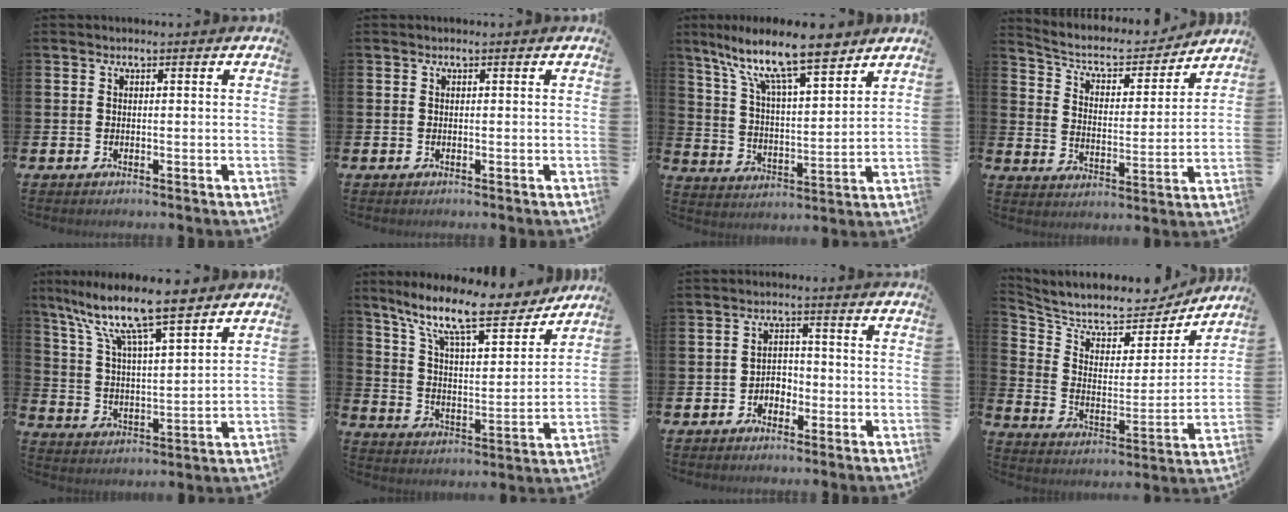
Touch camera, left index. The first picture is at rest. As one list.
[{"total": 0.0}, {"total": 11.8, "force": [9.6, 2.1, 6.6], "torque": [-0.154, -0.044, 0.165]}, {"total": 6.3, "force": [5.6, 2.2, 1.8], "torque": [-0.060, -0.045, 0.090]}, {"total": 11.3, "force": [9.4, 1.9, 6.0], "torque": [-0.144, -0.048, 0.161]}, {"total": 13.0, "force": [10.4, 3.0, 7.2], "torque": [-0.156, -0.060, 0.174]}, {"total": 2.5, "force": [-1.6, 1.7, 0.7], "torque": [-0.014, 0.007, -0.038]}, {"total": 8.6, "force": [7.7, 3.0, 2.4], "torque": [-0.086, -0.058, 0.130]}]